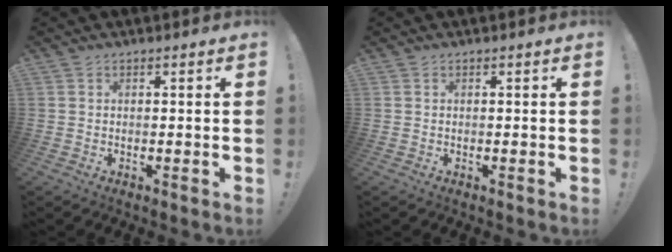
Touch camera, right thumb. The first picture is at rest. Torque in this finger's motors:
{"motor_torque": [0.00, 0.00, 0.00, 0.00, 0.00]}